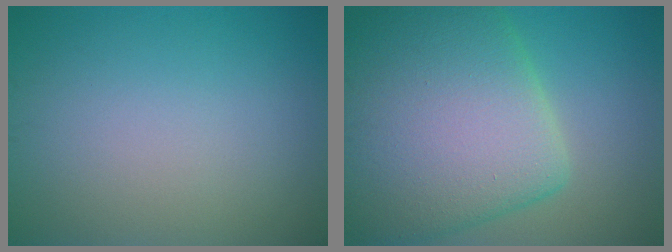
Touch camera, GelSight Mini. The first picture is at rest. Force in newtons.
{"total": 13.0, "press": 13.0, "slide": 0.5}